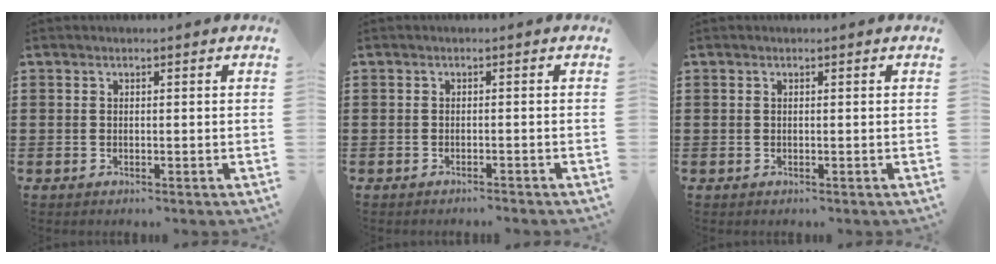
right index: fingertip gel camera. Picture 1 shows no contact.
{"total": 0.8, "force": [-0.7, -0.2, 0.2], "torque": [-0.007, -0.004, -0.014]}
{"total": 0.0}